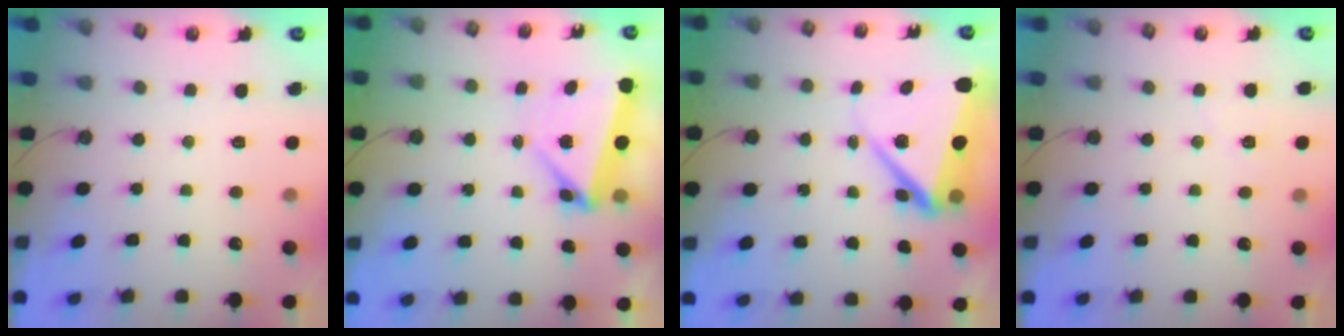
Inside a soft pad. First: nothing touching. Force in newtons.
{"total": 5.4, "press": 5.4, "slide": 0.2}
{"total": 10.4, "press": 10.2, "slide": 1.7}
{"total": 2.9, "press": 2.7, "slide": 0.9}